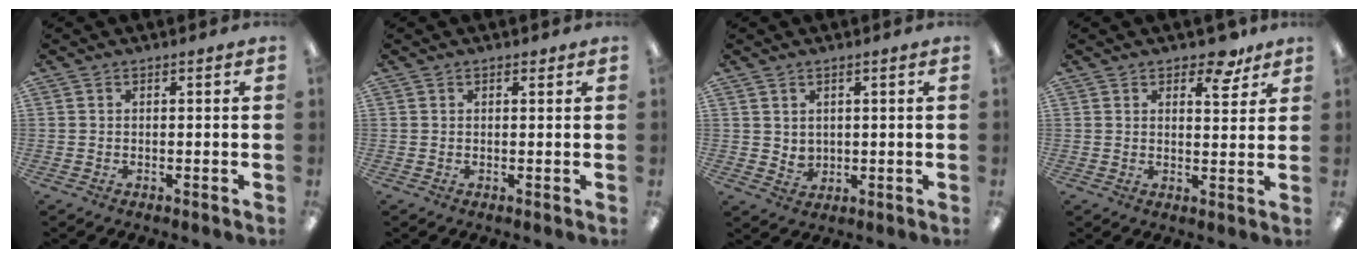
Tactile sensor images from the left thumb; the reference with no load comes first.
{"total": 0.8, "force": [0.6, 0.5, 0.4], "torque": [0.001, -0.002, 0.009]}
{"total": 2.8, "force": [1.9, 2.0, 0.5], "torque": [-0.006, -0.011, 0.033]}
{"total": 7.3, "force": [5.2, 3.5, 3.8], "torque": [-0.039, -0.022, 0.086]}